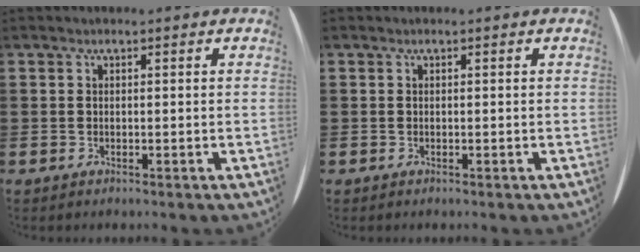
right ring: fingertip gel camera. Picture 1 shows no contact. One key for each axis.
{"total": 0.0}